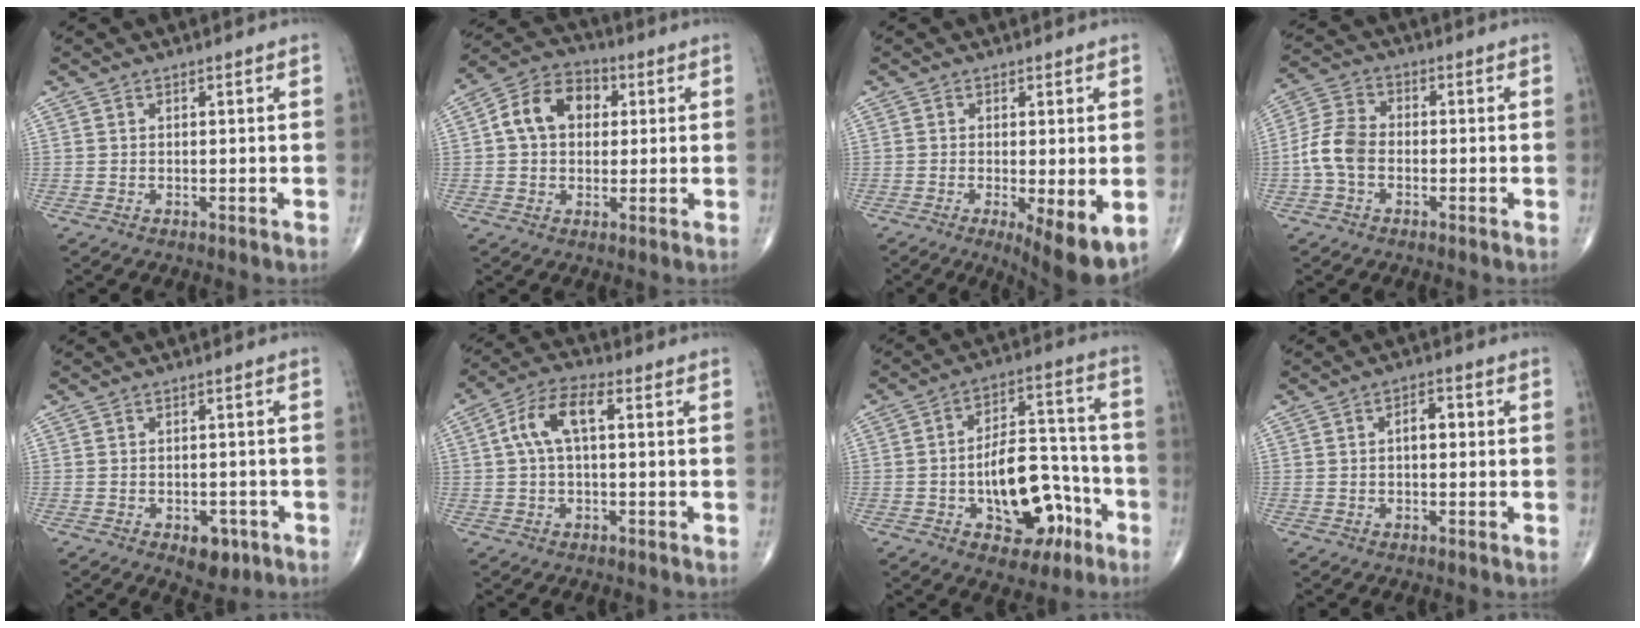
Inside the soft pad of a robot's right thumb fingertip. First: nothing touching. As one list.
[{"total": 10.7, "force": [1.9, 7.9, 7.0], "torque": [-0.103, 0.023, 0.021]}, {"total": 8.9, "force": [-2.3, 2.6, 8.2], "torque": [-0.118, -0.024, -0.033]}, {"total": 7.1, "force": [-1.7, 4.8, 5.0], "torque": [-0.103, 0.022, -0.046]}, {"total": 4.8, "force": [-2.3, 2.8, 3.1], "torque": [-0.022, 0.010, -0.024]}, {"total": 8.1, "force": [1.3, 3.5, 7.2], "torque": [-0.149, 0.031, 0.018]}, {"total": 16.3, "force": [-5.8, 9.2, 12.1], "torque": [-0.143, 0.055, -0.083]}, {"total": 5.3, "force": [0.4, 3.0, 4.4], "torque": [-0.058, 0.018, -0.002]}]